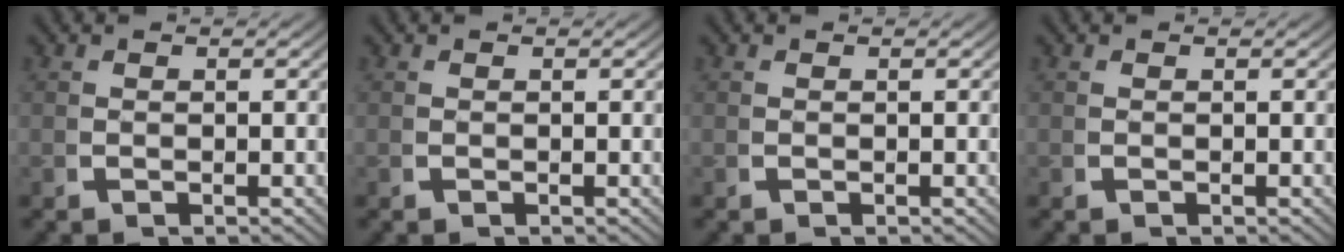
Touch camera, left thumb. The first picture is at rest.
{"total": 0.0}
{"total": 0.0}
{"total": 0.0}